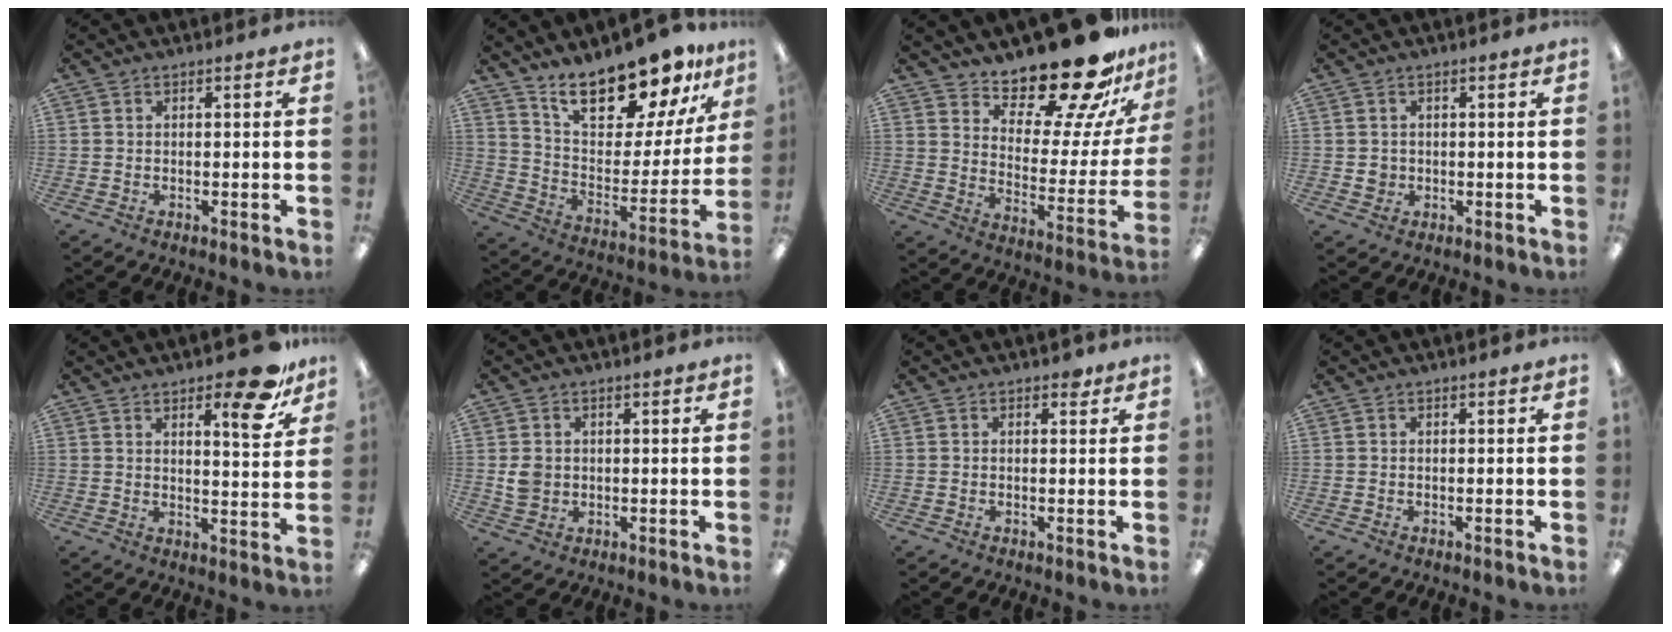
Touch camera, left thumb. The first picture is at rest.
{"total": 20.0, "force": [16.9, 6.5, 8.4], "torque": [-0.149, -0.123, 0.295]}
{"total": 21.5, "force": [18.3, 5.5, 9.8], "torque": [-0.131, -0.141, 0.299]}
{"total": 2.1, "force": [0.1, 2.0, 0.6], "torque": [-0.005, 0.002, -0.002]}
{"total": 11.8, "force": [8.1, 3.3, 7.9], "torque": [-0.100, -0.047, 0.129]}
{"total": 3.9, "force": [0.5, 3.5, 1.6], "torque": [-0.015, -0.001, 0.009]}
{"total": 1.9, "force": [1.2, 1.0, 0.9], "torque": [-0.004, -0.003, 0.018]}
{"total": 0.0}